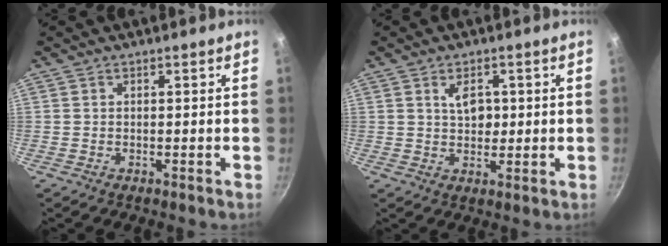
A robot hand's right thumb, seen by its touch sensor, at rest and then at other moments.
{"total": 4.5, "force": [1.2, 2.9, 3.3], "torque": [-0.036, -0.006, 0.018]}